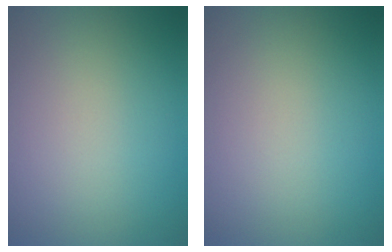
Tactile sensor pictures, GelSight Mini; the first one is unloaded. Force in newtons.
{"total": 0.0}